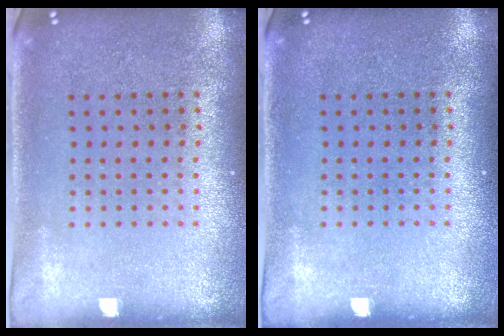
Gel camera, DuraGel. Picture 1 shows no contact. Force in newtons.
{"total": 0.0}